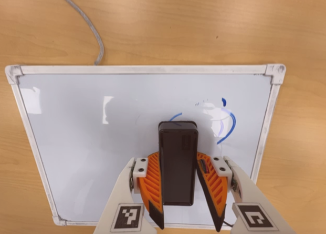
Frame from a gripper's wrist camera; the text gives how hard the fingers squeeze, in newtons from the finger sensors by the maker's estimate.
{"total": 9.3, "left": 10.8, "right": 7.8}